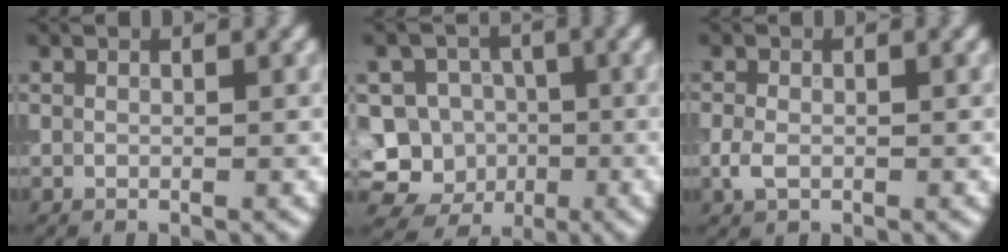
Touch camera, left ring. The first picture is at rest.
{"total": 10.6, "force": [-3.5, 9.8, 2.3], "torque": [-0.038, 0.003, -0.077]}
{"total": 1.7, "force": [-0.5, 1.2, 1.2], "torque": [-0.028, 0.000, -0.011]}